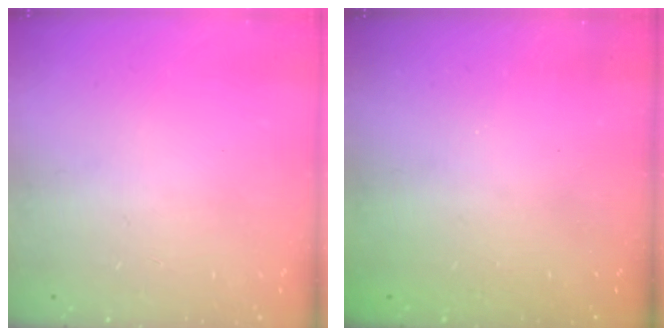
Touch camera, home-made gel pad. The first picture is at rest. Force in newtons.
{"total": 2.5, "press": 2.4, "slide": 0.8}